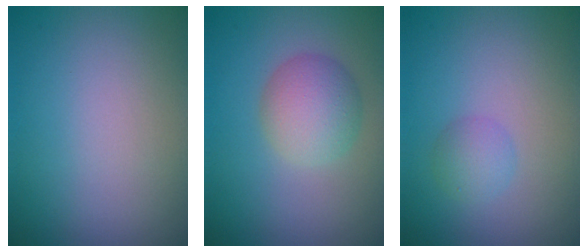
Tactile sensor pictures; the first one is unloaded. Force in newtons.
{"total": 3.8, "press": 3.8, "slide": 0.1}
{"total": 1.7, "press": 1.7, "slide": 0.1}